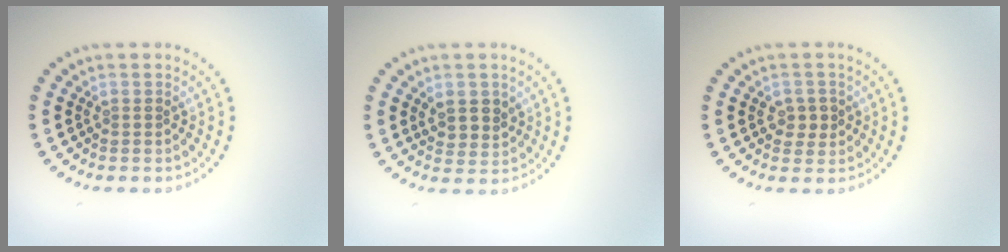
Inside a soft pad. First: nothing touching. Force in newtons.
{"total": 2.4, "press": 2.3, "slide": 0.9}
{"total": 1.9, "press": 1.8, "slide": 0.3}